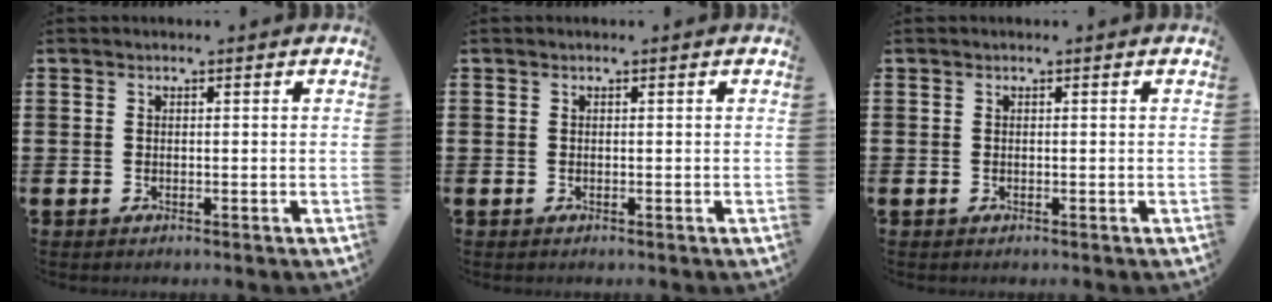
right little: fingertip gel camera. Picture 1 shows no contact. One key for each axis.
{"total": 0.0}
{"total": 0.0}